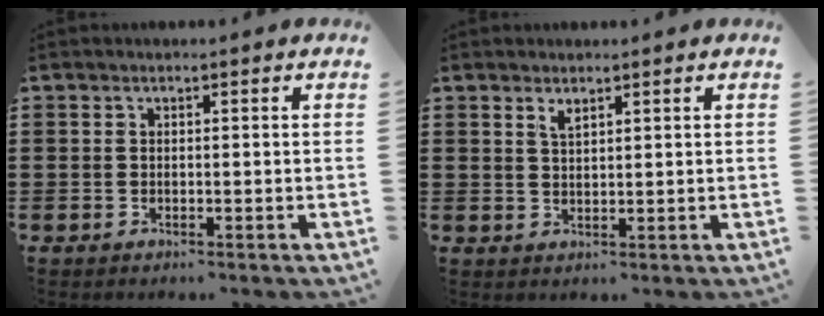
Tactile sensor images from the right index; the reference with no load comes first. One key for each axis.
{"total": 1.7, "fx": 1.3, "fy": 0.5, "fz": 0.9, "tx": -0.020, "ty": 0.001, "tz": 0.023}